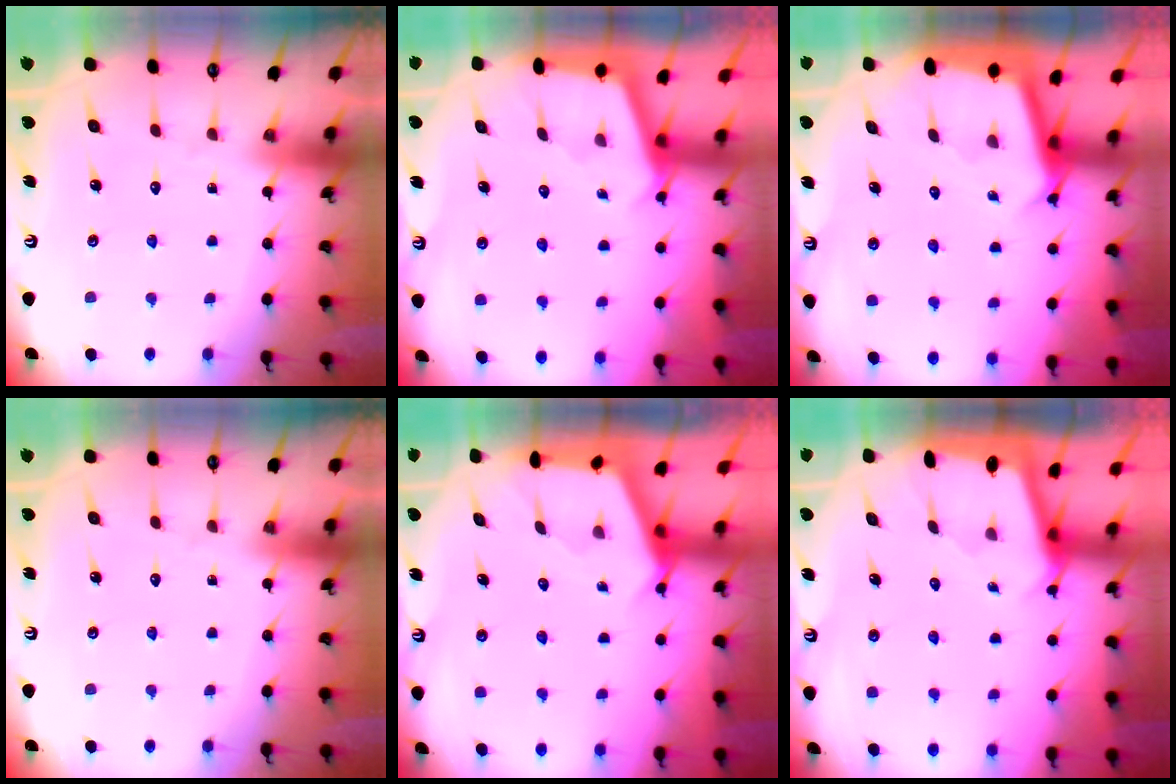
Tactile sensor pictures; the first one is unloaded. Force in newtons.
{"total": 3.0, "press": 3.0, "slide": 0.3}
{"total": 2.9, "press": 2.9, "slide": 0.1}
{"total": 0.0}
{"total": 2.5, "press": 2.5, "slide": 0.3}
{"total": 1.8, "press": 1.8, "slide": 0.2}